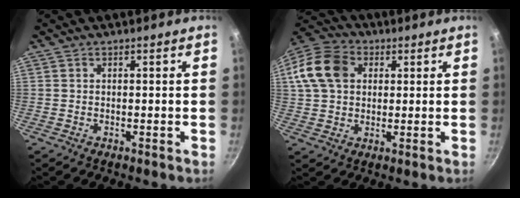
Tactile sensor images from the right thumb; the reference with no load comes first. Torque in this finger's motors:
{"motor_torque": [-1.15, 1.27, 0.23, -0.22, 0.15]}